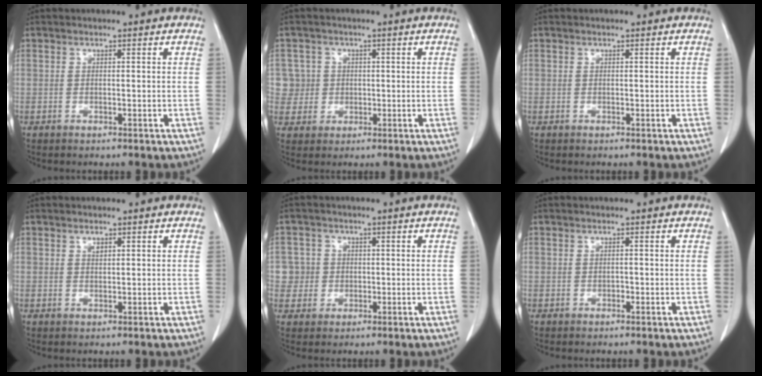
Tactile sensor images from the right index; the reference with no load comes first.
{"total": 4.2, "force": [0.3, 4.2, -0.4], "torque": [0.024, 0.012, 0.007]}
{"total": 0.0}
{"total": 0.8, "force": [0.5, 0.4, 0.5], "torque": [-0.010, -0.003, 0.008]}
{"total": 3.6, "force": [-0.1, 3.6, -0.3], "torque": [0.020, 0.011, -0.003]}
{"total": 0.0}